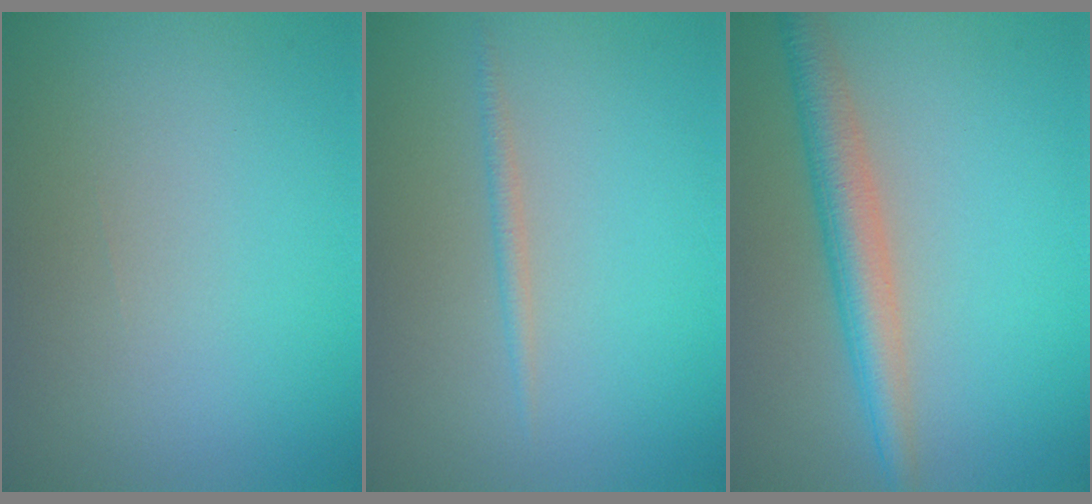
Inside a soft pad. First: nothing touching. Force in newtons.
{"total": 0.7, "press": 0.7, "slide": 0.1}
{"total": 4.1, "press": 4.1, "slide": 0.0}